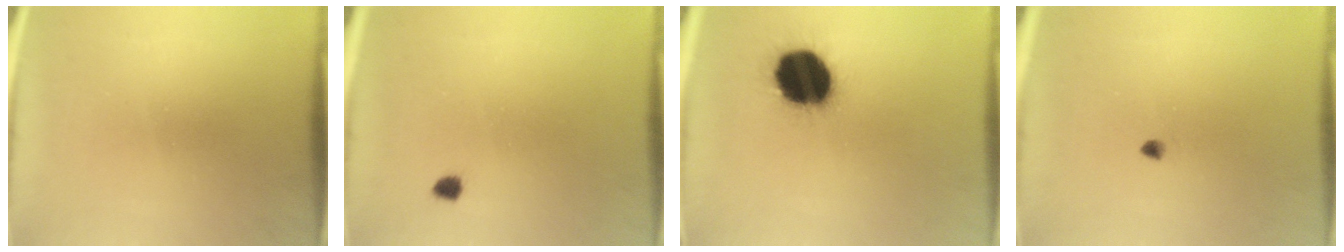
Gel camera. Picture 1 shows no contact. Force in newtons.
{"total": 1.2}
{"total": 19.4}
{"total": 1.1}